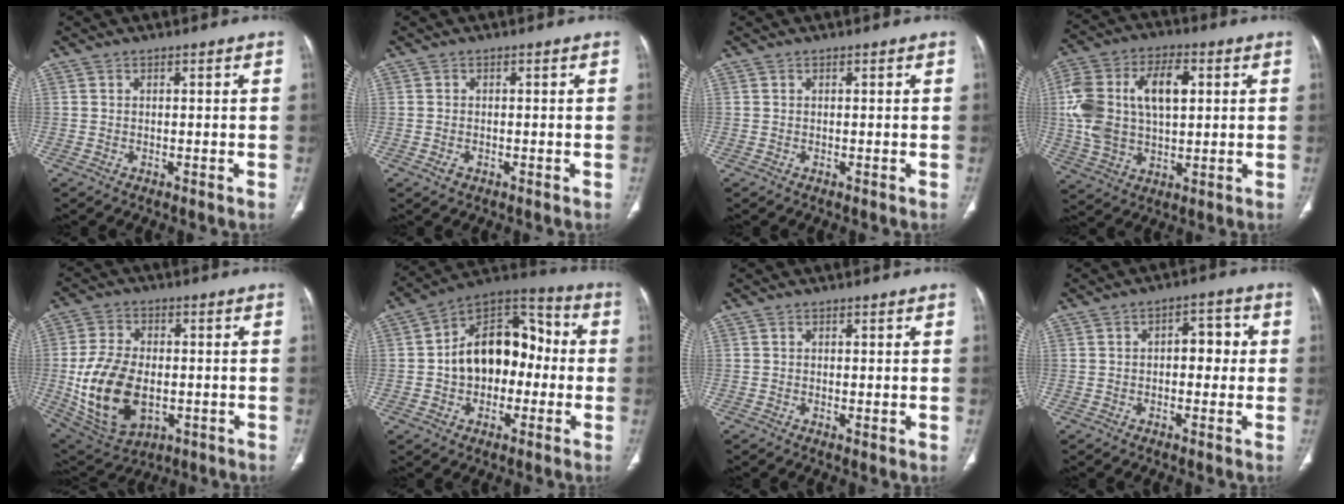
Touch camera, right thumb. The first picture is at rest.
{"total": 1.4, "force": [-0.6, 1.0, 0.8], "torque": [-0.017, 0.004, -0.008]}
{"total": 0.0}
{"total": 17.5, "force": [3.1, 10.3, 13.8], "torque": [-0.266, 0.016, 0.058]}
{"total": 16.8, "force": [-2.4, 10.4, 13.0], "torque": [-0.239, -0.003, -0.024]}
{"total": 17.5, "force": [-0.8, 12.0, 12.7], "torque": [-0.155, 0.049, -0.020]}
{"total": 0.9, "force": [0.0, 0.3, 0.8], "torque": [-0.018, -0.006, 0.001]}
{"total": 5.7, "force": [0.3, 3.4, 4.6], "torque": [-0.038, 0.018, -0.002]}